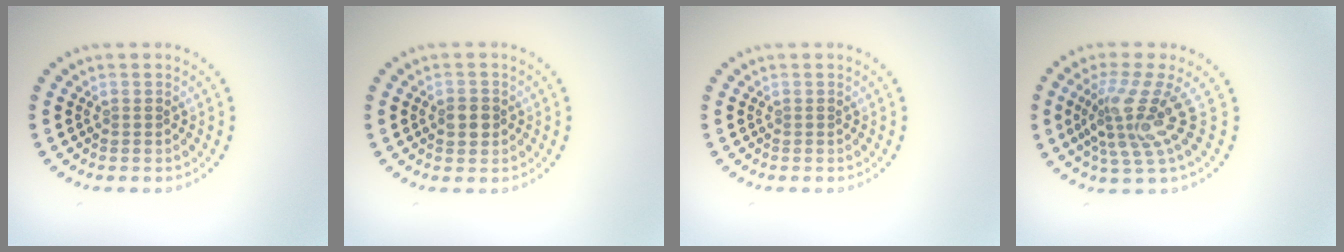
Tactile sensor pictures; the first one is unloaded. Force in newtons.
{"total": 1.9, "press": 1.8, "slide": 0.4}
{"total": 0.0}
{"total": 4.4, "press": 3.1, "slide": 3.1}